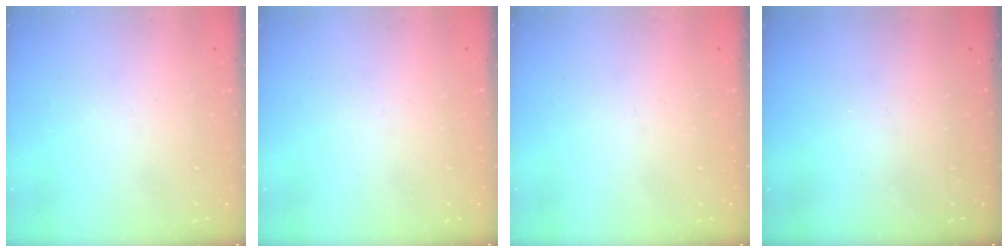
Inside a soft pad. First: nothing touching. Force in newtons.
{"total": 0.0}
{"total": 0.0}
{"total": 0.0}